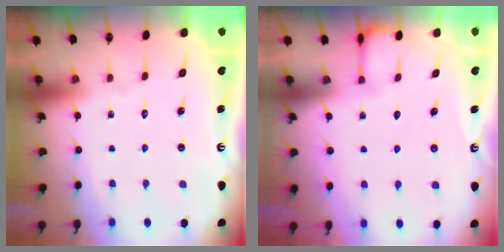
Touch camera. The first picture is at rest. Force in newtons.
{"total": 0.8, "press": 0.8, "slide": 0.0}